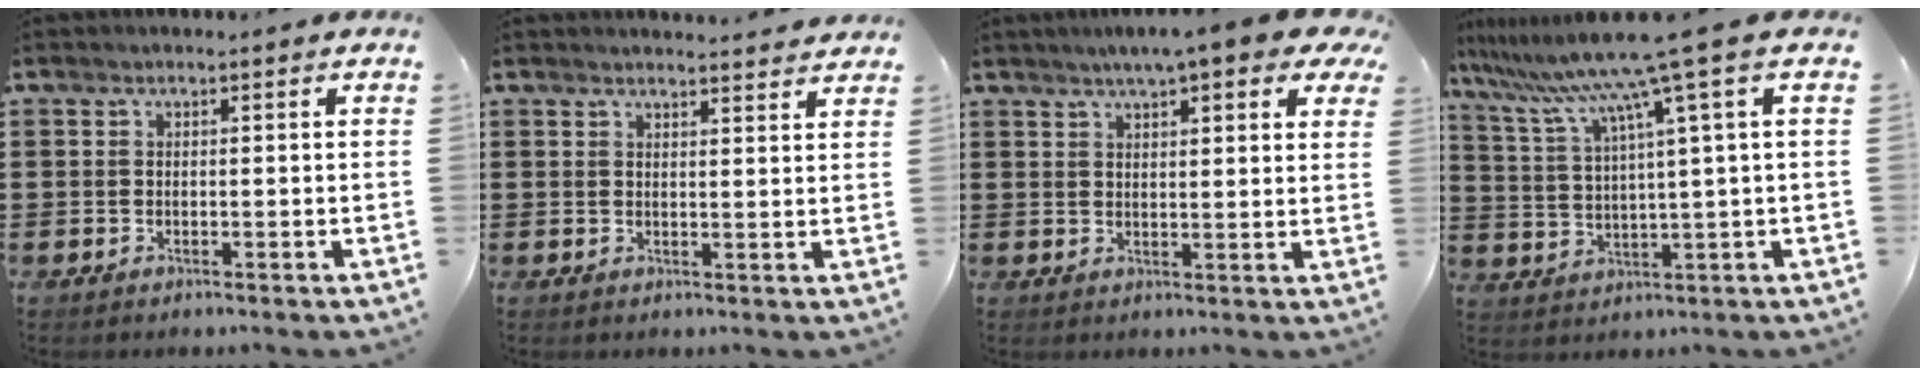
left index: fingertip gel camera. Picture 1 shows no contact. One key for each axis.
{"total": 2.4, "fx": 2.4, "fy": -0.2, "fz": 0.1, "tx": -0.009, "ty": -0.009, "tz": 0.046}
{"total": 5.7, "fx": 4.6, "fy": 0.5, "fz": 3.4, "tx": -0.071, "ty": -0.007, "tz": 0.078}
{"total": 10.0, "fx": 6.5, "fy": -1.2, "fz": 7.5, "tx": -0.177, "ty": -0.038, "tz": 0.099}